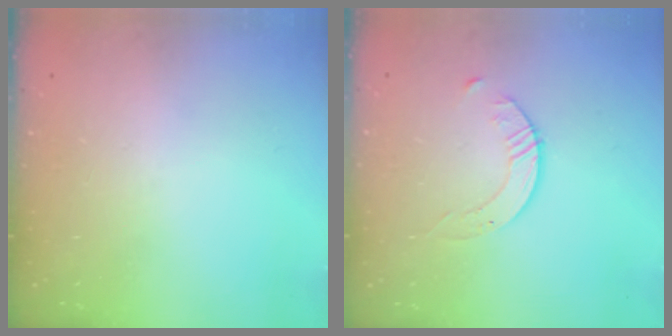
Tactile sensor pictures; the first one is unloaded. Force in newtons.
{"total": 2.8, "press": 2.8, "slide": 0.3}